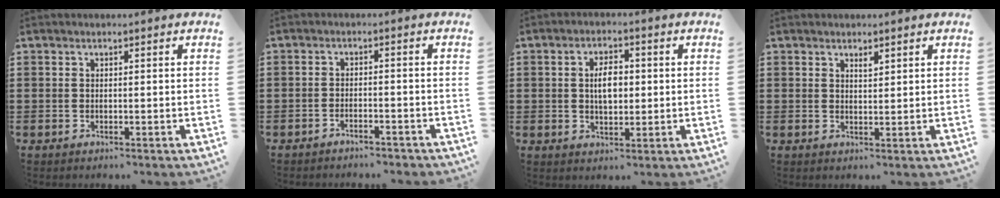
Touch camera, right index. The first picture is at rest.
{"total": 2.1, "force": [-2.1, 0.2, 0.2], "torque": [-0.010, 0.000, -0.044]}
{"total": 4.5, "force": [0.2, 2.2, 4.0], "torque": [-0.071, 0.005, 0.000]}
{"total": 1.3, "force": [1.0, 0.5, 0.7], "torque": [-0.014, 0.002, 0.018]}